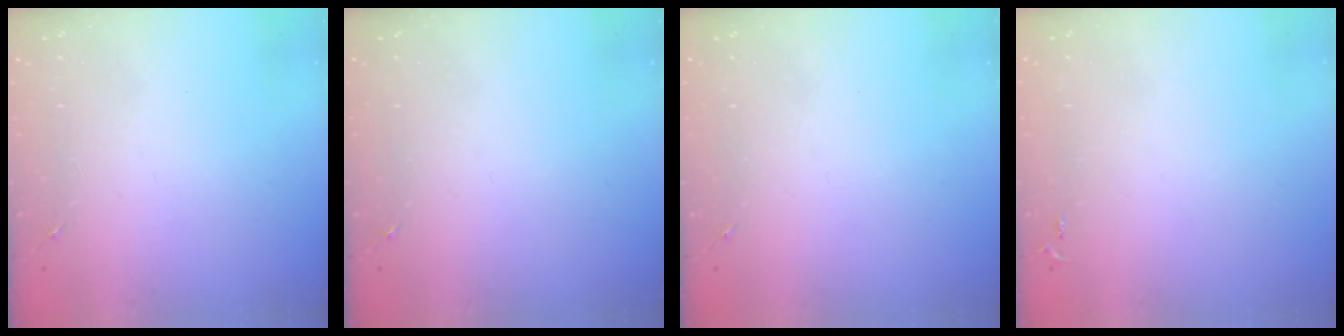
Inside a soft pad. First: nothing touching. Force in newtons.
{"total": 0.0}
{"total": 0.0}
{"total": 2.6, "press": 2.6, "slide": 0.3}